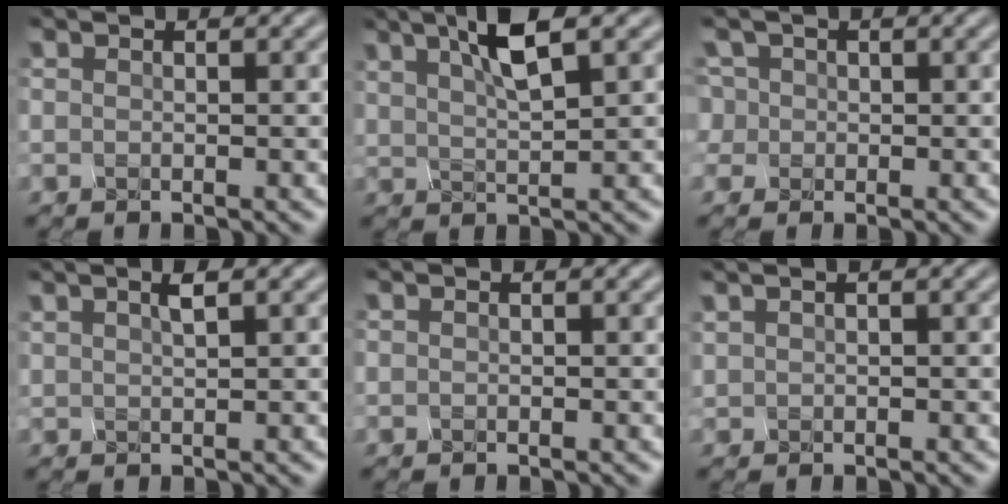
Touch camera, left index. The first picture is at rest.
{"total": 3.2, "force": [2.2, -0.1, 2.3], "torque": [-0.053, 0.005, 0.061]}
{"total": 1.1, "force": [-0.3, 0.8, -0.7], "torque": [-0.006, 0.004, 0.008]}
{"total": 0.8, "force": [0.7, -0.5, -0.1], "torque": [-0.005, 0.003, 0.030]}
{"total": 0.0}
{"total": 0.7, "force": [0.6, -0.2, -0.3], "torque": [0.002, 0.000, 0.023]}